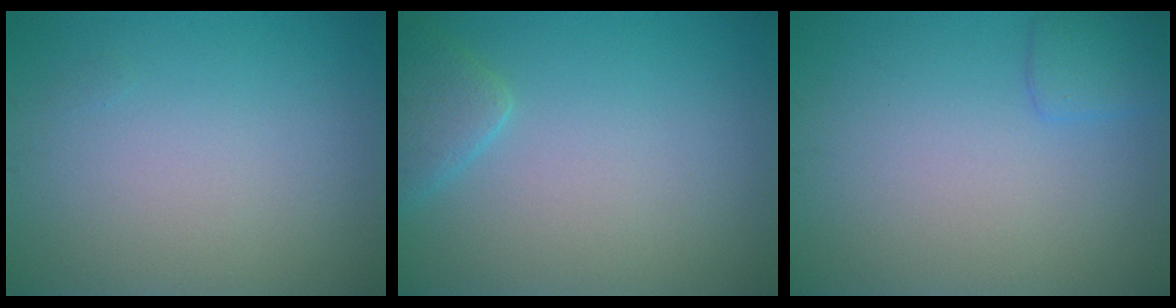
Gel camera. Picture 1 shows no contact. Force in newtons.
{"total": 2.2, "press": 2.2, "slide": 0.1}
{"total": 1.7, "press": 1.7, "slide": 0.1}